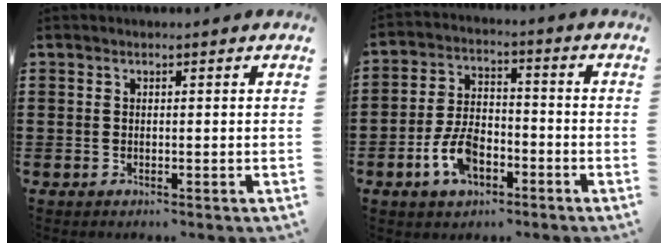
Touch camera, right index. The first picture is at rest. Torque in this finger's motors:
{"motor_torque": [1.32, 0.81, 0.38, 0.17]}